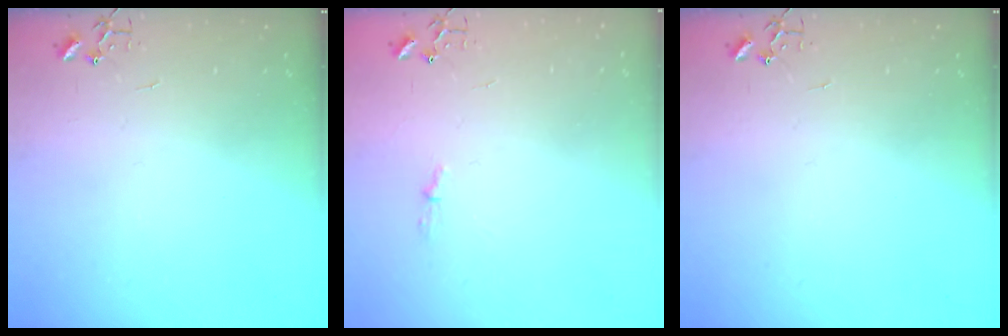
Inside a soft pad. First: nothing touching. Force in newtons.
{"total": 3.8, "press": 3.7, "slide": 0.5}
{"total": 0.0}